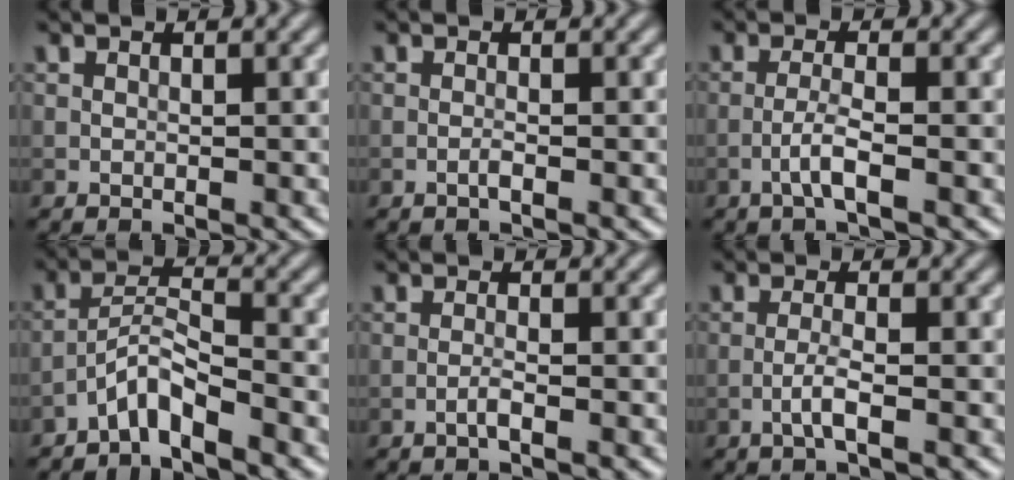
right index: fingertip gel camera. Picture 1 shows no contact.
{"total": 0.7, "force": [-0.4, 0.1, 0.6], "torque": [-0.014, 0.000, -0.010]}
{"total": 2.2, "force": [-1.1, 0.1, 1.9], "torque": [-0.040, 0.007, -0.027]}
{"total": 3.3, "force": [-2.7, 0.4, 1.9], "torque": [-0.036, 0.012, -0.059]}
{"total": 1.1, "force": [-0.6, 0.1, 1.0], "torque": [-0.018, 0.005, -0.015]}
{"total": 1.8, "force": [-0.8, 0.1, 1.6], "torque": [-0.035, 0.006, -0.021]}